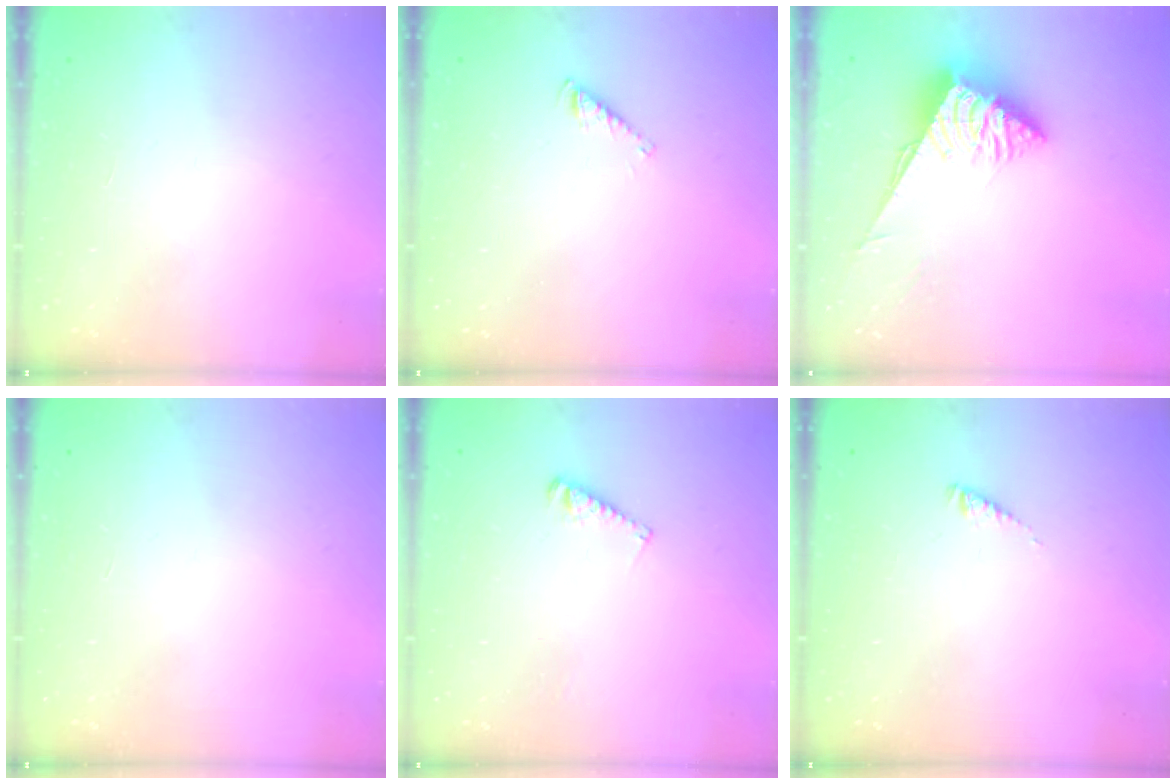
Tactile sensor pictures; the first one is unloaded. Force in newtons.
{"total": 2.7, "press": 2.6, "slide": 0.3}
{"total": 5.5, "press": 5.5, "slide": 0.2}
{"total": 0.0}
{"total": 3.9, "press": 3.8, "slide": 0.4}
{"total": 1.4, "press": 1.4, "slide": 0.2}